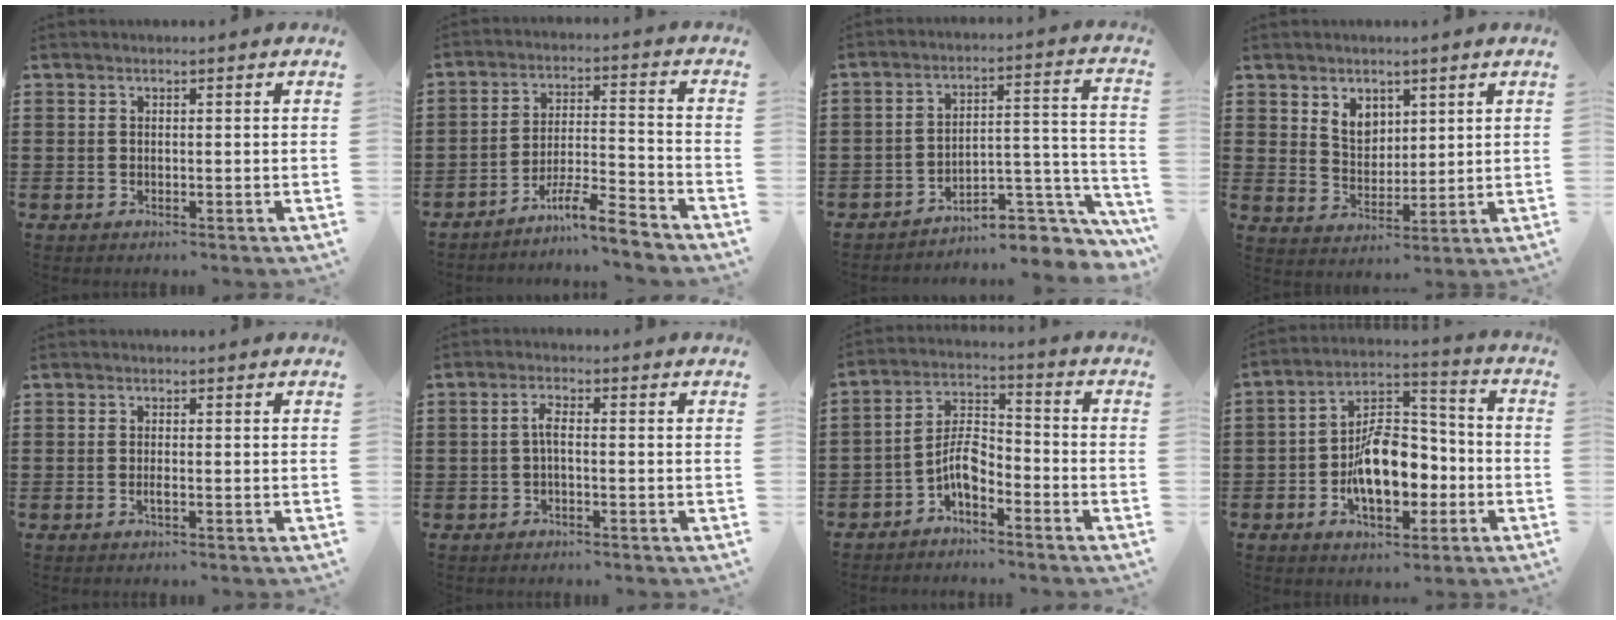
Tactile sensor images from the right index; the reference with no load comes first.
{"total": 7.4, "force": [-6.5, 0.5, 3.5], "torque": [-0.061, 0.008, -0.123]}
{"total": 6.3, "force": [-4.9, 2.4, 3.1], "torque": [-0.040, -0.004, -0.093]}
{"total": 4.7, "force": [3.0, 3.3, 1.6], "torque": [-0.046, 0.007, 0.055]}
{"total": 1.0, "force": [-0.4, 0.2, 0.9], "torque": [-0.018, -0.004, -0.007]}
{"total": 2.4, "force": [-0.5, 0.7, 2.3], "torque": [-0.043, 0.003, -0.010]}
{"total": 6.1, "force": [-3.6, 2.6, 4.2], "torque": [-0.097, 0.006, -0.075]}
{"total": 11.0, "force": [-3.0, 6.4, 8.5], "torque": [-0.137, 0.004, -0.053]}